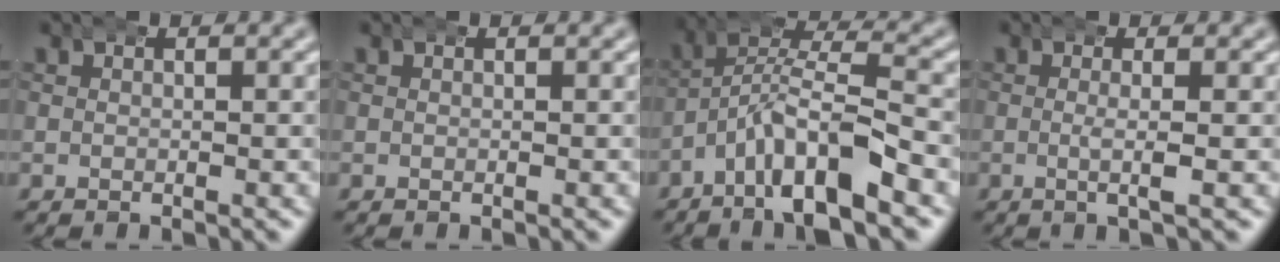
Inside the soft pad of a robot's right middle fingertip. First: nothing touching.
{"total": 0.0}
{"total": 6.2, "force": [-2.0, 3.1, 5.0], "torque": [-0.076, 0.003, -0.043]}
{"total": 2.5, "force": [0.1, 0.3, 2.4], "torque": [-0.041, 0.003, -0.007]}